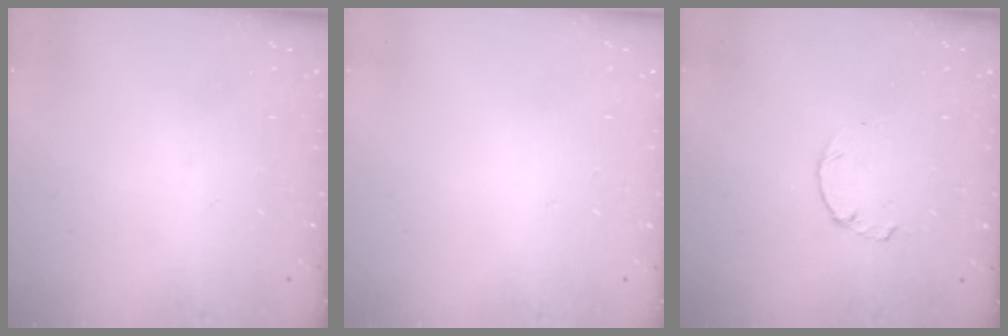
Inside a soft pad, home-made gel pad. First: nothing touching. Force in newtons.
{"total": 2.6, "press": 2.6, "slide": 0.2}
{"total": 1.7, "press": 1.7, "slide": 0.3}